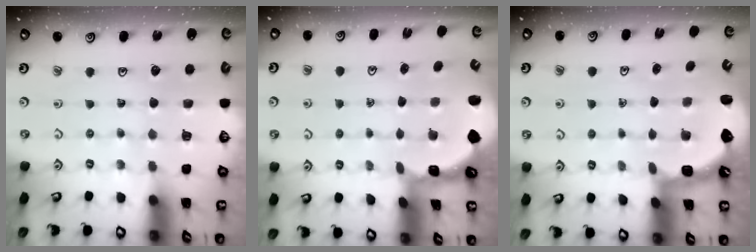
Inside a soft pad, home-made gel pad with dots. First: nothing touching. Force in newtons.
{"total": 1.2, "press": 1.1, "slide": 0.5}
{"total": 2.6, "press": 2.2, "slide": 1.3}